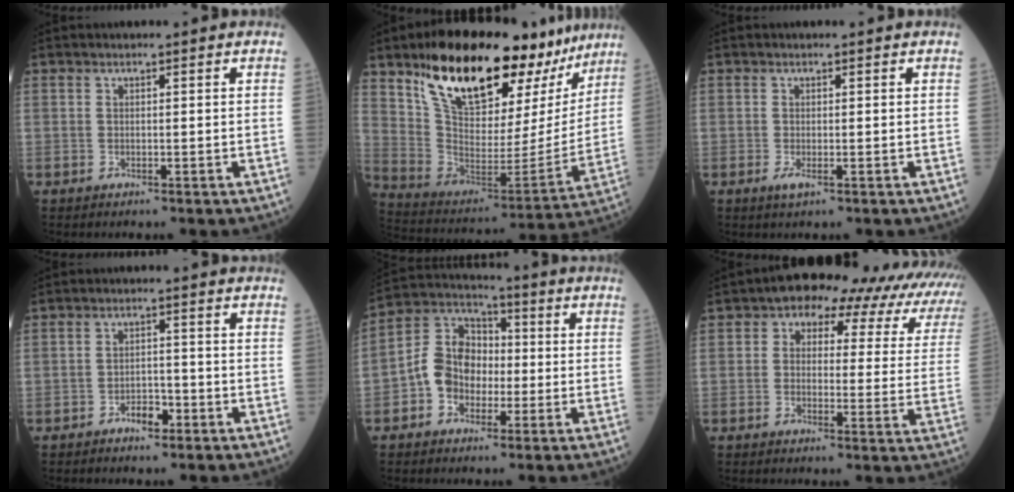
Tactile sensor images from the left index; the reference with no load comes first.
{"total": 27.0, "force": [19.9, 10.2, 15.2], "torque": [-0.233, -0.006, 0.304]}
{"total": 1.4, "force": [-0.4, 0.3, 1.3], "torque": [-0.025, -0.005, -0.004]}
{"total": 2.9, "force": [-1.9, 1.3, 1.7], "torque": [-0.028, 0.004, -0.032]}
{"total": 8.9, "force": [-2.0, 7.2, 4.8], "torque": [-0.111, 0.035, -0.043]}
{"total": 16.3, "force": [13.4, 7.1, 6.1], "torque": [-0.043, 0.021, 0.125]}